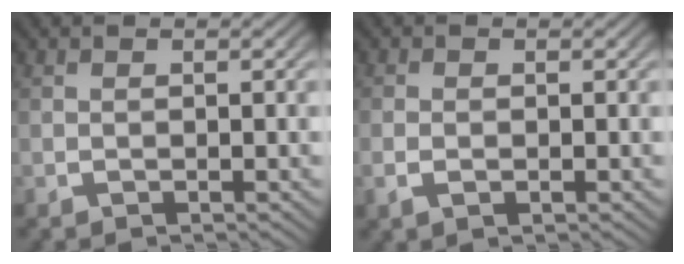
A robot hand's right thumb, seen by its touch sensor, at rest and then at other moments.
{"total": 1.1, "force": [-0.3, 0.7, 0.8], "torque": [-0.024, -0.005, -0.003]}